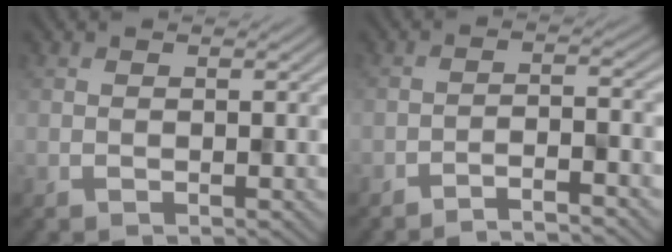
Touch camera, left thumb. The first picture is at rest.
{"total": 4.9, "force": [-4.3, 0.2, 2.4], "torque": [-0.034, 0.022, -0.071]}